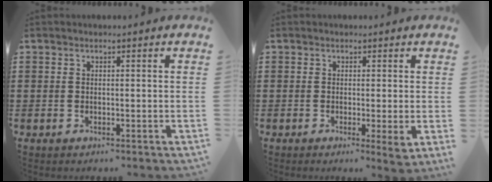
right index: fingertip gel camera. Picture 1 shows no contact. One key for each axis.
{"total": 1.6, "fx": -0.2, "fy": 0.1, "fz": 1.6, "tx": -0.031, "ty": -0.003, "tz": -0.002}